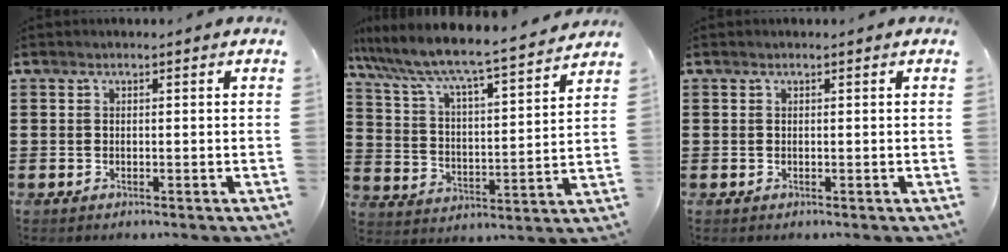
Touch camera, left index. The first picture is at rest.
{"total": 6.0, "force": [5.6, -0.1, 2.2], "torque": [-0.071, -0.053, 0.085]}
{"total": 0.0}